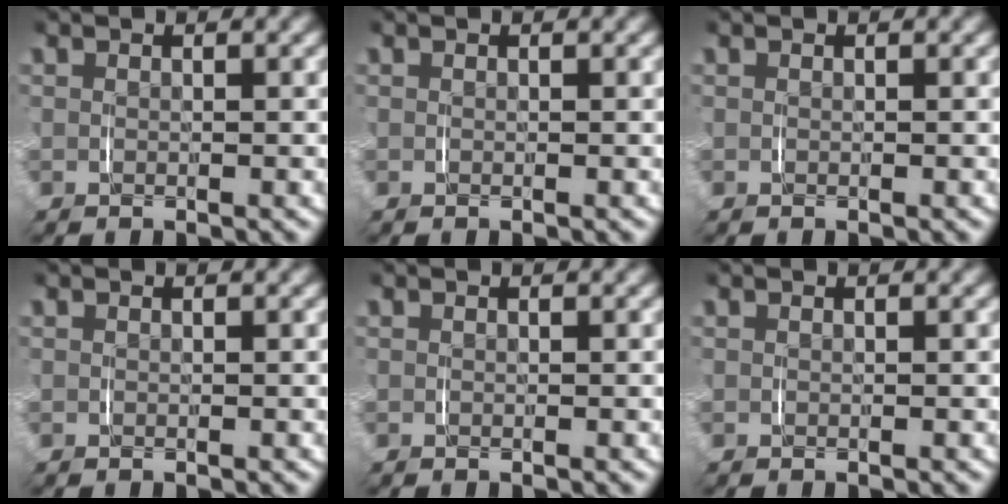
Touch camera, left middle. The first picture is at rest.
{"total": 0.0}
{"total": 0.0}
{"total": 0.0}
{"total": 0.0}
{"total": 0.0}